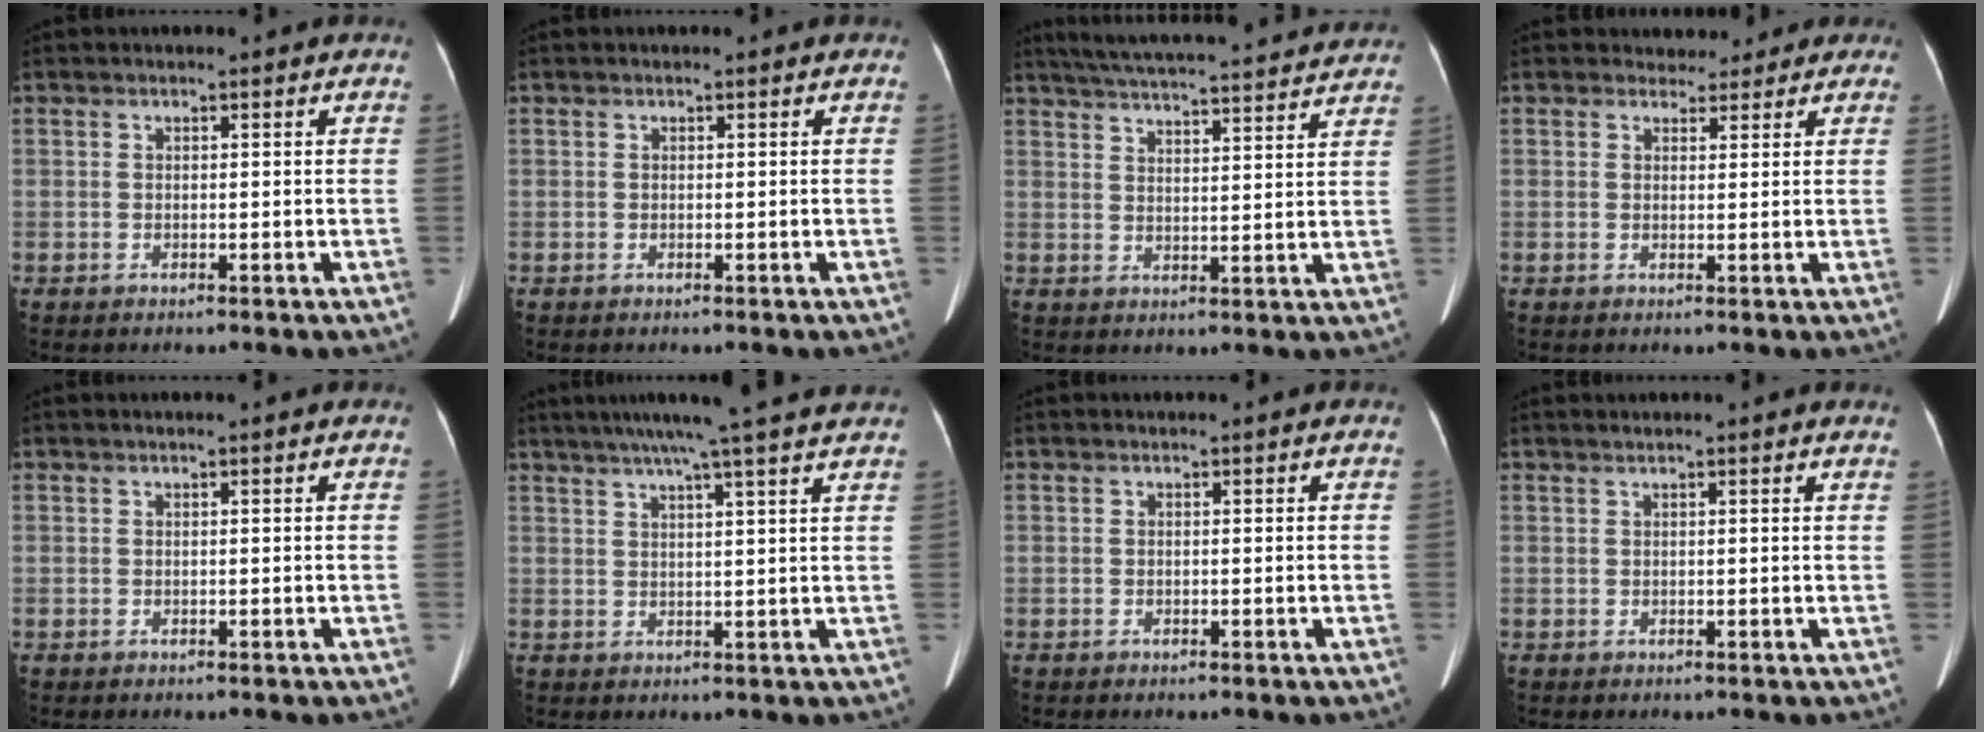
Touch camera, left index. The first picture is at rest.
{"total": 0.0}
{"total": 24.0, "force": [22.2, 2.3, 9.0], "torque": [-0.151, 0.006, 0.285]}
{"total": 3.5, "force": [2.8, 2.0, -0.1], "torque": [0.009, 0.008, 0.031]}
{"total": 0.6, "force": [0.5, -0.1, 0.3], "torque": [-0.010, 0.009, 0.009]}
{"total": 12.3, "force": [10.2, -1.5, 6.7], "torque": [-0.110, 0.010, 0.124]}
{"total": 0.0}
{"total": 3.0, "force": [2.7, -0.5, 1.2], "torque": [-0.023, 0.015, 0.034]}